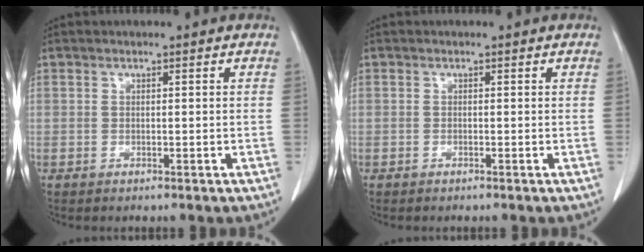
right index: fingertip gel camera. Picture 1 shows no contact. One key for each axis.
{"total": 0.0}